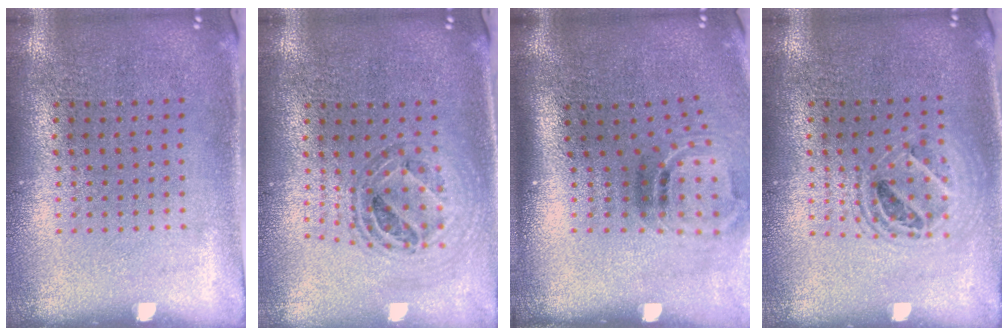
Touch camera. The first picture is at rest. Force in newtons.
{"total": 0.9, "press": 0.9, "slide": 0.0}
{"total": 1.9, "press": 1.2, "slide": 1.5}
{"total": 1.4, "press": 1.3, "slide": 0.6}